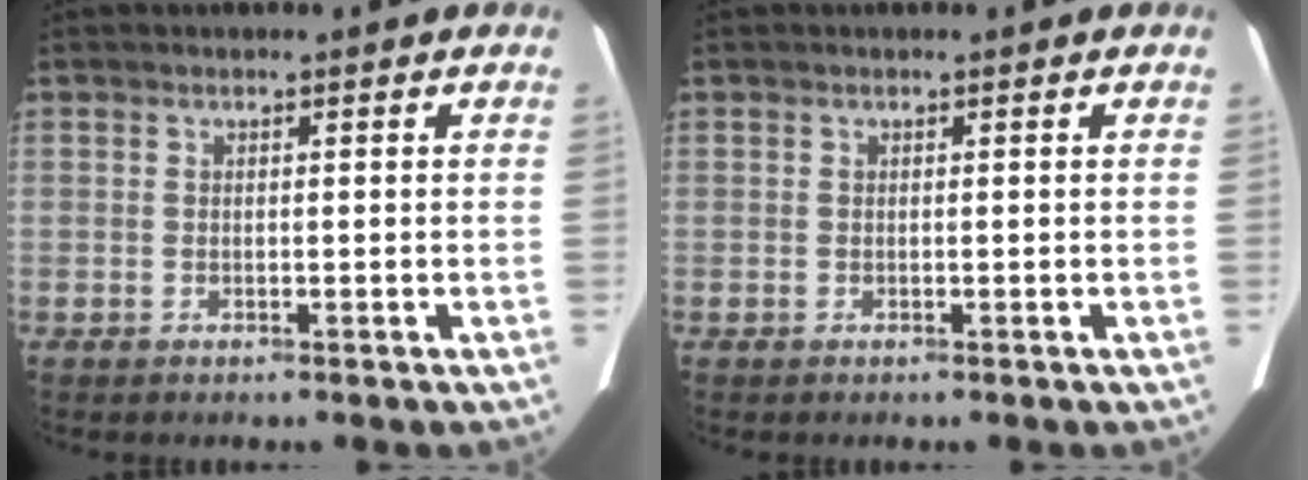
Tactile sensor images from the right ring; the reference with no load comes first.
{"total": 0.0}